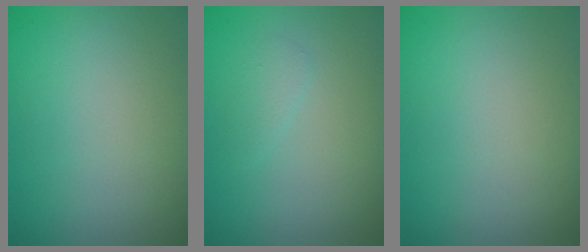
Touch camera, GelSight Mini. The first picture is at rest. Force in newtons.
{"total": 0.9, "press": 0.9, "slide": 0.0}
{"total": 0.0}